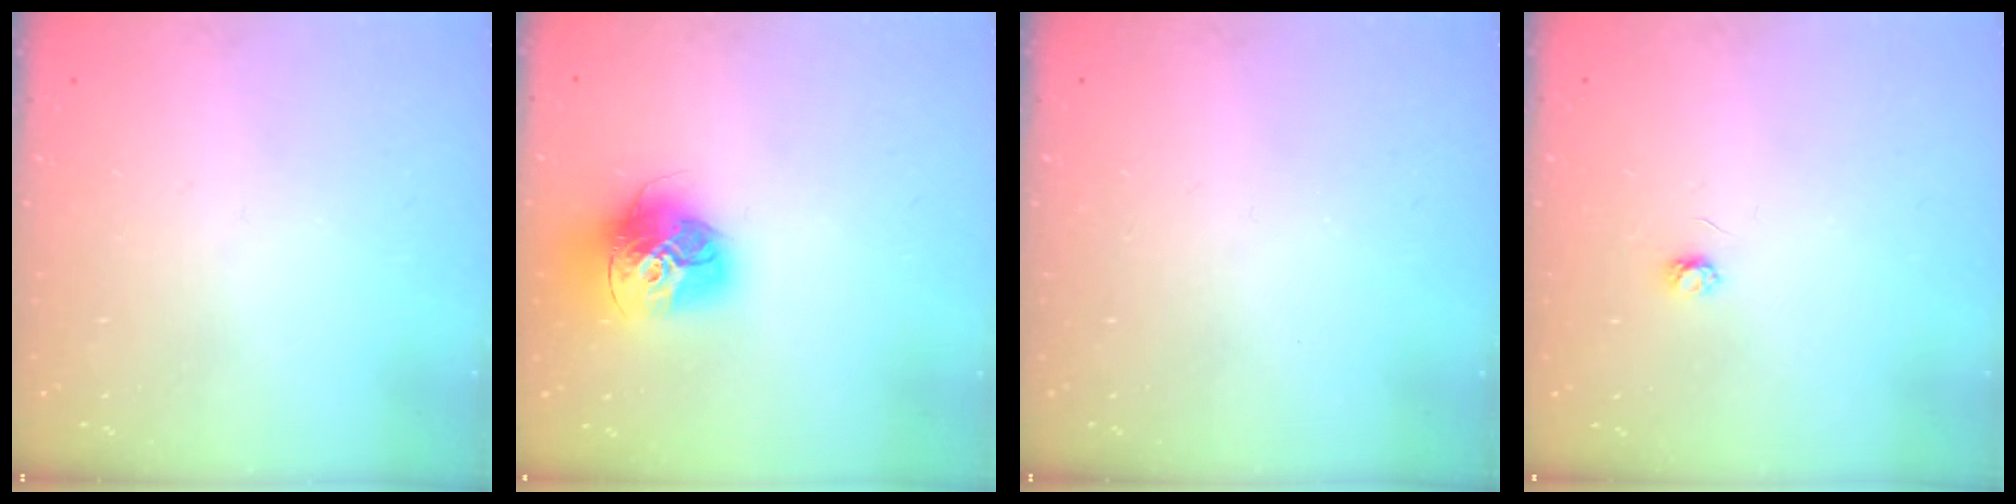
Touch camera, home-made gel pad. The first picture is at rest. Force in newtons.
{"total": 15.9, "press": 15.8, "slide": 1.7}
{"total": 0.0}
{"total": 2.9, "press": 2.9, "slide": 0.3}